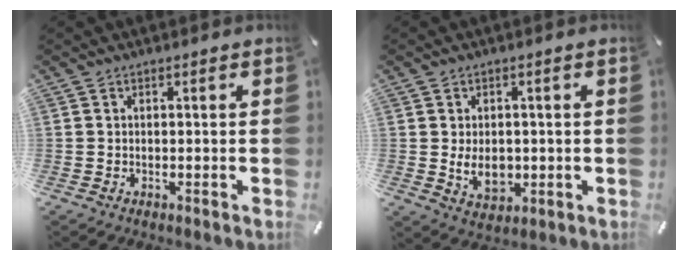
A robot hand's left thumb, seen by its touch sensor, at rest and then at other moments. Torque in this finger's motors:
{"motor_torque": [0.88, 0.88, 0.11, 0.10, 0.00]}